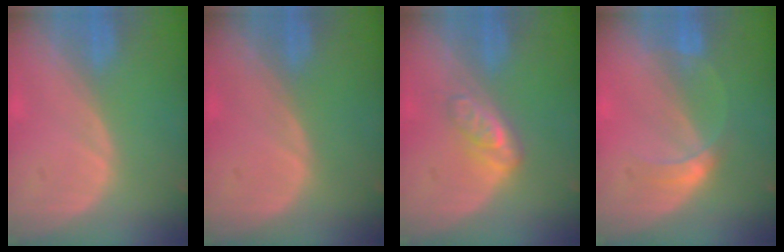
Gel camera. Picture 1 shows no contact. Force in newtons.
{"total": 0.0}
{"total": 4.8, "press": 4.2, "slide": 2.3}
{"total": 3.3, "press": 3.3, "slide": 0.2}